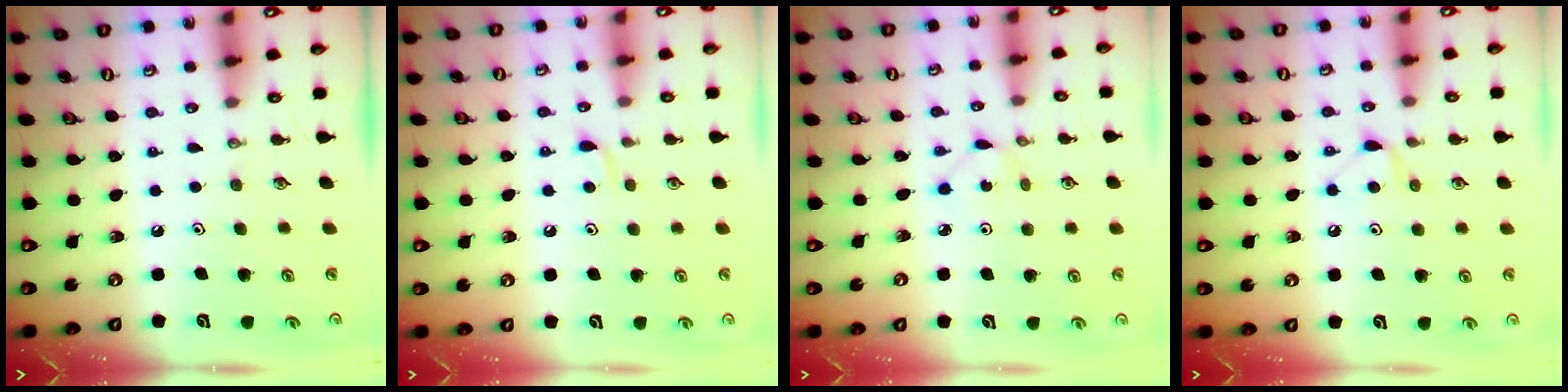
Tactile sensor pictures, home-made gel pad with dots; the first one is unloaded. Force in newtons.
{"total": 3.7, "press": 3.7, "slide": 0.5}
{"total": 1.3, "press": 1.2, "slide": 0.1}
{"total": 6.5, "press": 6.4, "slide": 0.7}